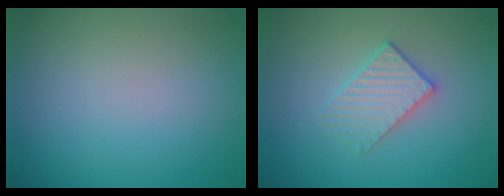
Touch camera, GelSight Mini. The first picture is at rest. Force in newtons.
{"total": 3.0, "press": 3.0, "slide": 0.5}